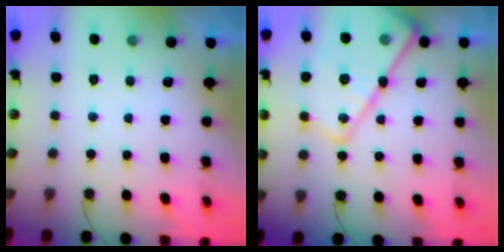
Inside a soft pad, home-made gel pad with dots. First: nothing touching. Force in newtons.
{"total": 22.9, "press": 22.8, "slide": 2.0}